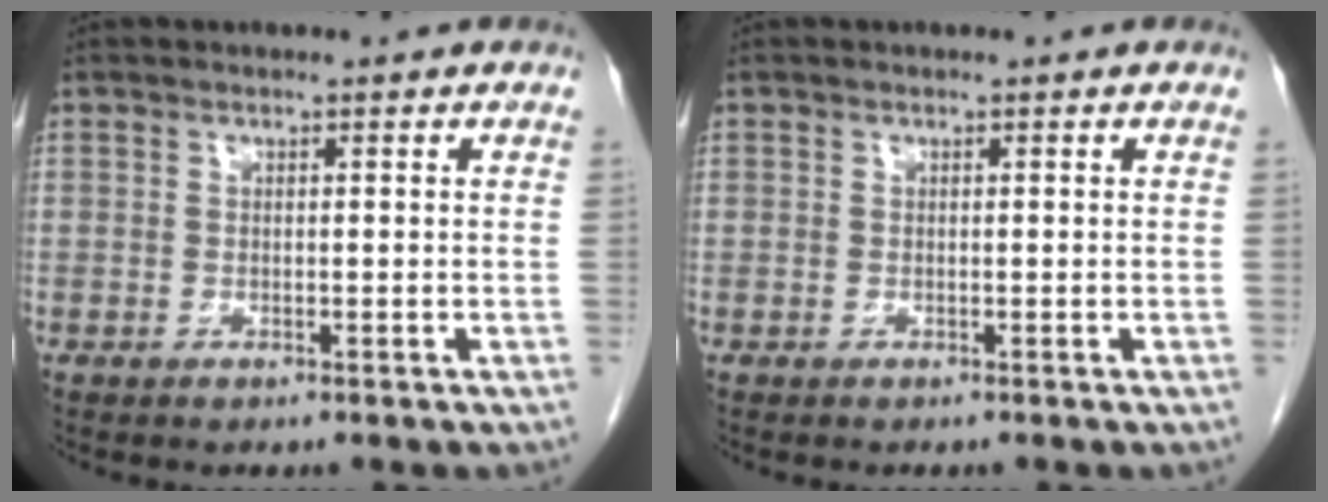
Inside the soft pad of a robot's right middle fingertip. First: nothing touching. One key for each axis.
{"total": 0.0}